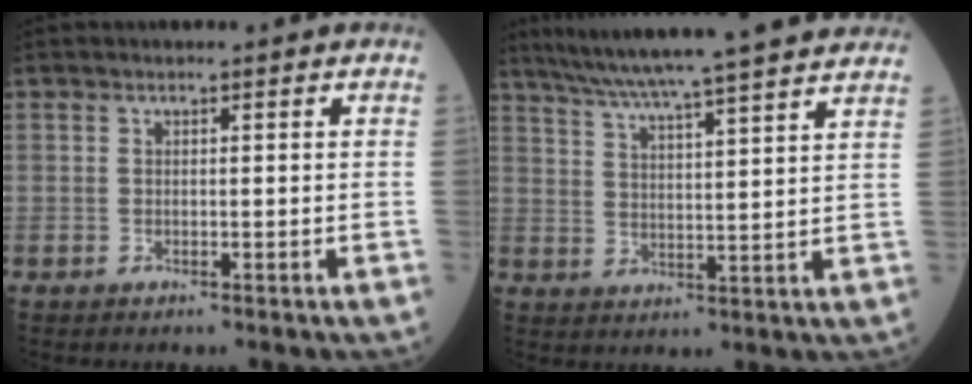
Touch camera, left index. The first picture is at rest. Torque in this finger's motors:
{"motor_torque": [1.03, -1.11, 0.11, 0.10]}